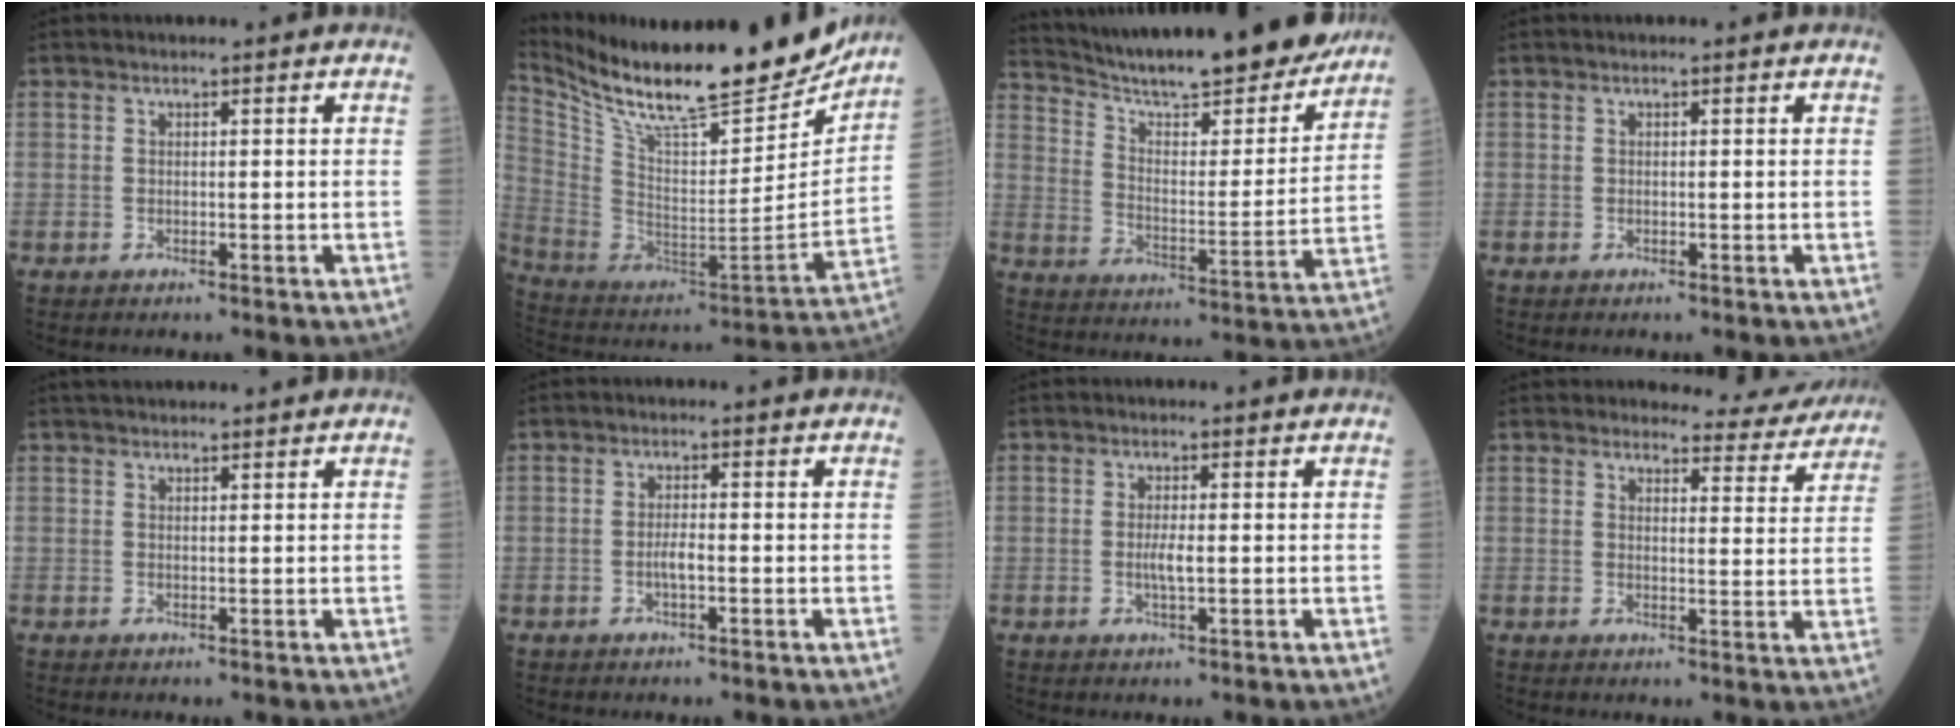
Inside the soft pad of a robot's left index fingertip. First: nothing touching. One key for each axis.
{"total": 27.0, "fx": 23.2, "fy": 5.0, "fz": 12.7, "tx": -0.237, "ty": -0.053, "tz": 0.359}
{"total": 23.7, "fx": 21.3, "fy": 3.0, "fz": 10.1, "tx": -0.162, "ty": -0.036, "tz": 0.302}
{"total": 0.0}
{"total": 5.1, "fx": 4.7, "fy": 0.8, "fz": 1.9, "tx": -0.022, "ty": 0.036, "tz": 0.066}
{"total": 1.9, "fx": -0.7, "fy": 0.4, "fz": 1.8, "tx": -0.033, "ty": 0.000, "tz": -0.014}
{"total": 2.1, "fx": -0.3, "fy": 0.3, "fz": 2.1, "tx": -0.044, "ty": -0.003, "tz": -0.004}
{"total": 7.9, "fx": 7.8, "fy": 1.6, "fz": 0.1, "tx": 0.014, "ty": -0.021, "tz": 0.077}